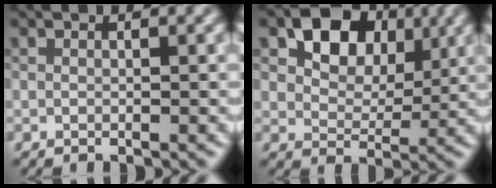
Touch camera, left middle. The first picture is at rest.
{"total": 5.9, "force": [2.3, 4.2, 3.5], "torque": [-0.063, 0.001, 0.033]}